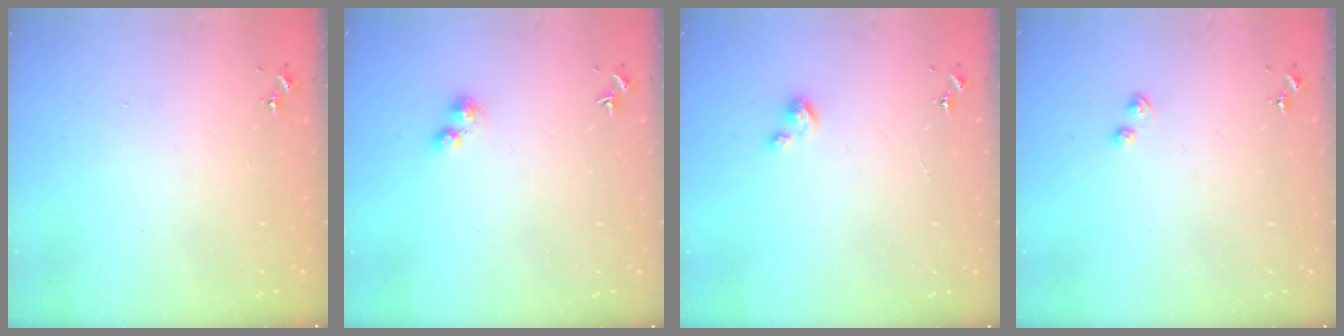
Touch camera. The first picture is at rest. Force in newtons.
{"total": 5.0, "press": 5.0, "slide": 0.5}
{"total": 3.0, "press": 3.0, "slide": 0.2}
{"total": 2.2, "press": 2.1, "slide": 0.5}